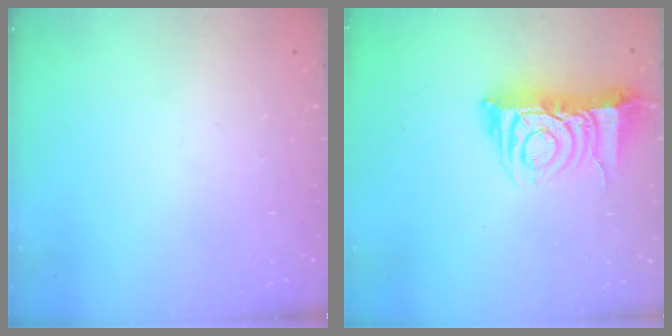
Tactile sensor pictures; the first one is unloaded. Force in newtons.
{"total": 10.2, "press": 10.1, "slide": 1.3}